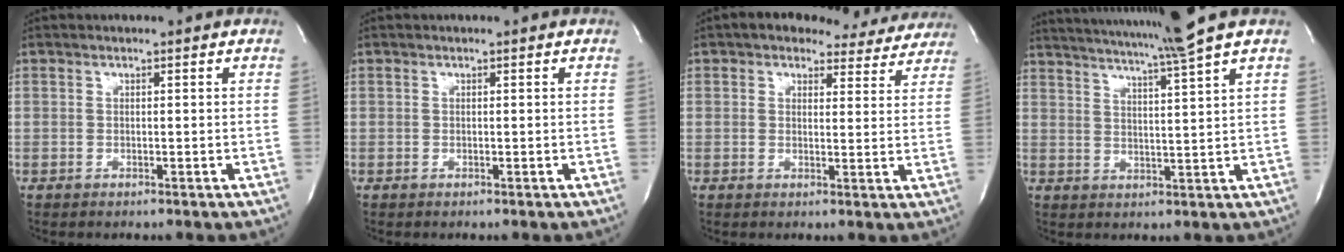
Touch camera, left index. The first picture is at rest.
{"total": 0.0}
{"total": 11.4, "force": [10.0, 4.6, 2.8], "torque": [-0.008, 0.008, 0.101]}
{"total": 12.6, "force": [10.6, -2.7, 6.2], "torque": [-0.111, -0.031, 0.150]}